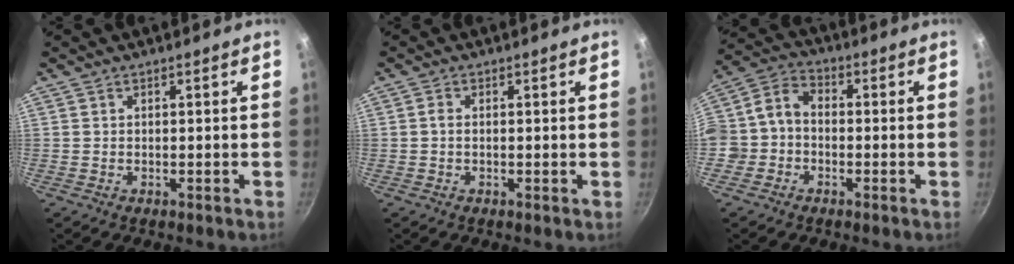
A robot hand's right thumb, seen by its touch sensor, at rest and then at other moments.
{"total": 1.2, "force": [0.0, 0.5, 1.1], "torque": [-0.024, 0.002, -0.004]}
{"total": 7.6, "force": [-1.7, 6.1, 4.1], "torque": [-0.065, 0.031, -0.053]}